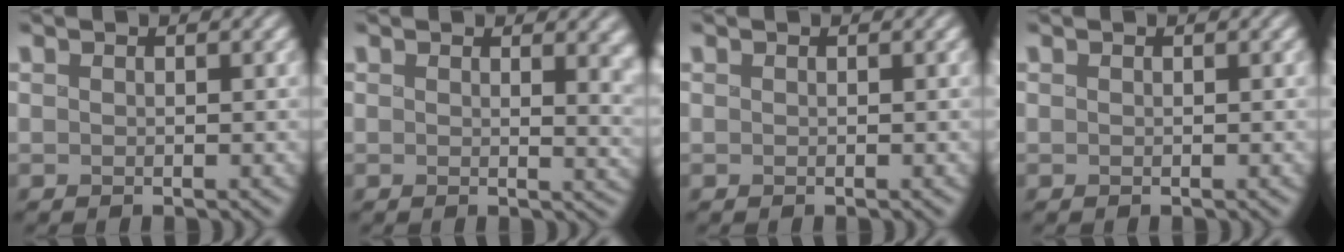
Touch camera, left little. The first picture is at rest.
{"total": 6.1, "force": [3.4, 3.2, 3.9], "torque": [-0.017, 0.002, 0.054]}
{"total": 0.0}
{"total": 0.0}